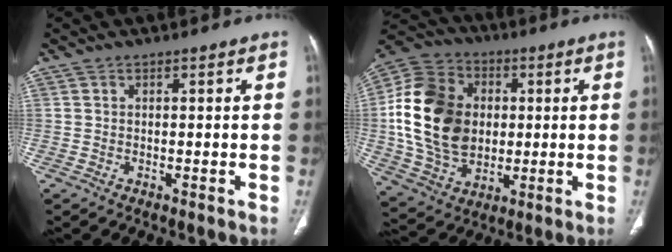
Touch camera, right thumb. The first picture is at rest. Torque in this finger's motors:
{"motor_torque": [2.36, 2.13, 1.22, -1.56, 0.34]}